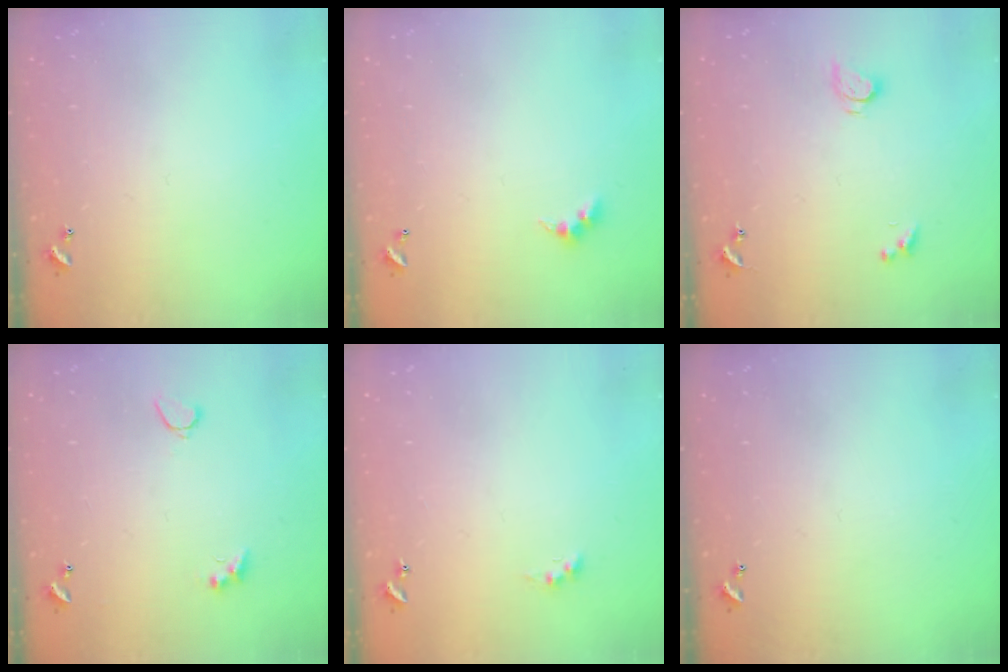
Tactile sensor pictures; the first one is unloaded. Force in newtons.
{"total": 3.0, "press": 2.9, "slide": 0.5}
{"total": 2.6, "press": 2.6, "slide": 0.2}
{"total": 3.5, "press": 3.3, "slide": 0.9}
{"total": 0.8, "press": 0.7, "slide": 0.4}
{"total": 0.0}